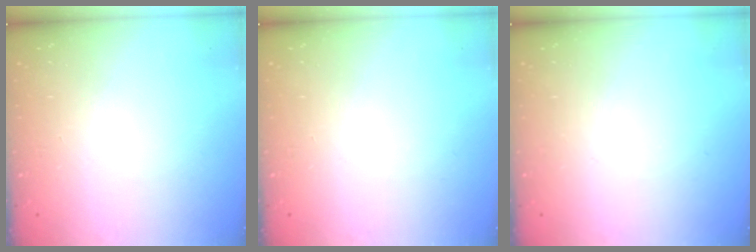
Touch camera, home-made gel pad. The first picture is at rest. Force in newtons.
{"total": 0.0}
{"total": 0.0}